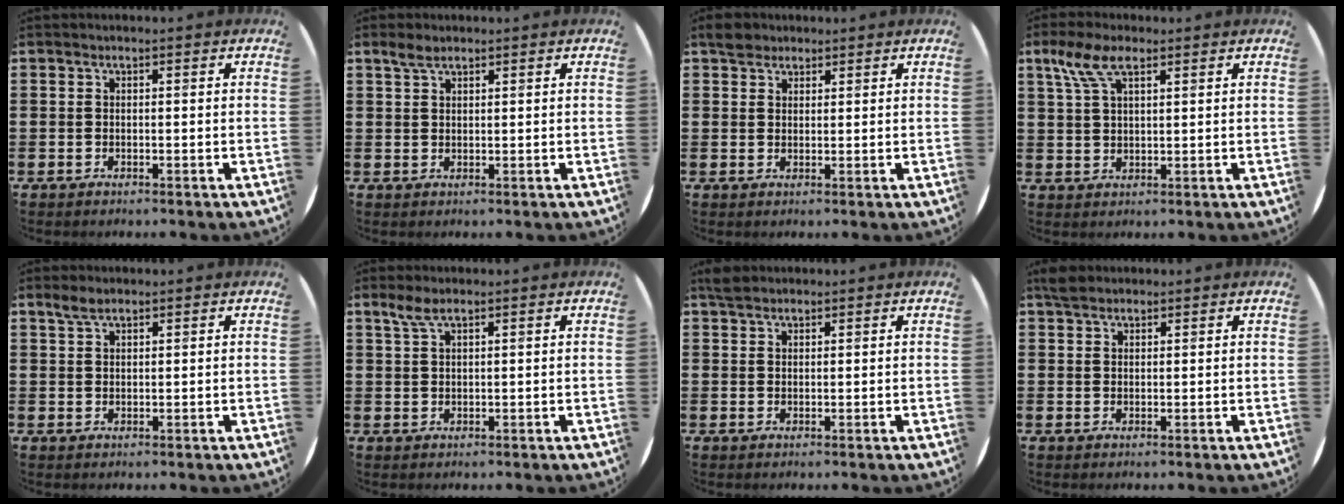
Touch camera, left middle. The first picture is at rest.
{"total": 2.3, "force": [1.7, 0.9, 1.1], "torque": [-0.017, 0.003, 0.030]}
{"total": 2.5, "force": [2.2, 1.2, 0.2], "torque": [0.008, 0.002, 0.039]}
{"total": 5.9, "force": [3.4, 2.4, 4.3], "torque": [-0.093, 0.010, 0.060]}
{"total": 2.4, "force": [1.8, 0.9, 1.2], "torque": [-0.026, 0.006, 0.033]}
{"total": 2.4, "force": [1.7, 0.6, 1.7], "torque": [-0.035, 0.006, 0.030]}
{"total": 1.8, "force": [1.6, 0.7, 0.4], "torque": [-0.004, 0.002, 0.029]}
{"total": 2.1, "force": [1.8, 0.8, 0.5], "torque": [-0.005, 0.004, 0.034]}